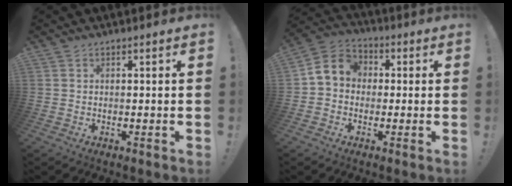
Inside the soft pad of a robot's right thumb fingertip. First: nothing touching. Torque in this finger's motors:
{"motor_torque": [0.23, 0.01, 0.62, -0.21, 0.01]}